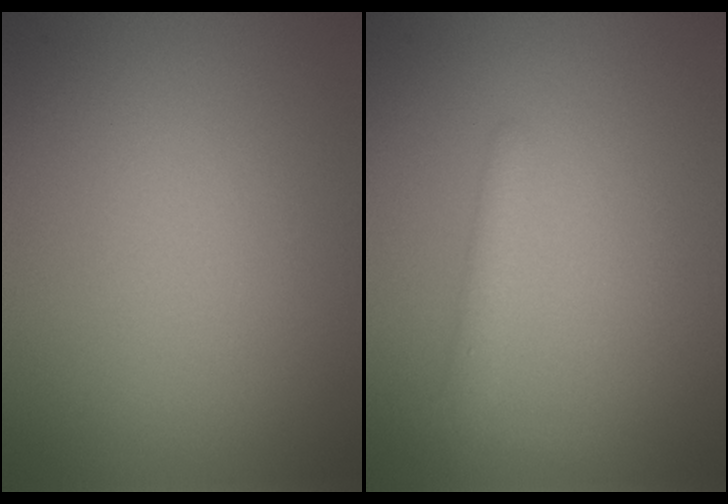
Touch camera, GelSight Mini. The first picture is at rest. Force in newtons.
{"total": 2.0, "press": 2.0, "slide": 0.2}